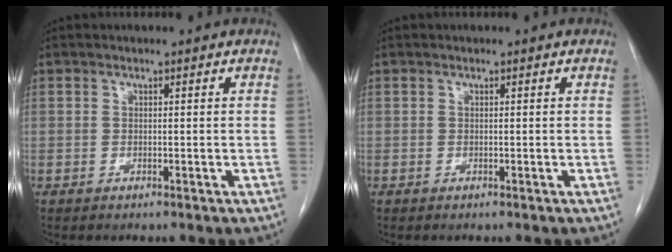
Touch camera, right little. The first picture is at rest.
{"total": 0.0}